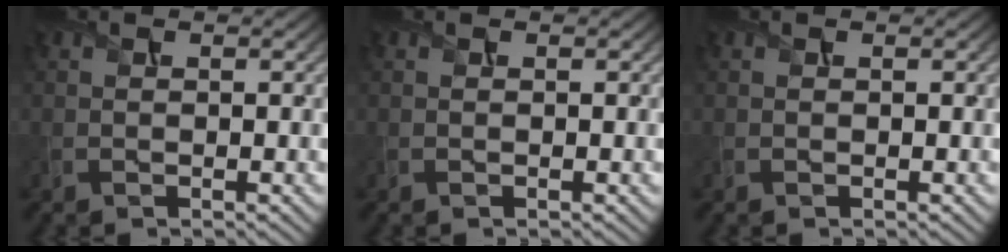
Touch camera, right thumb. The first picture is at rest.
{"total": 0.0}
{"total": 0.0}